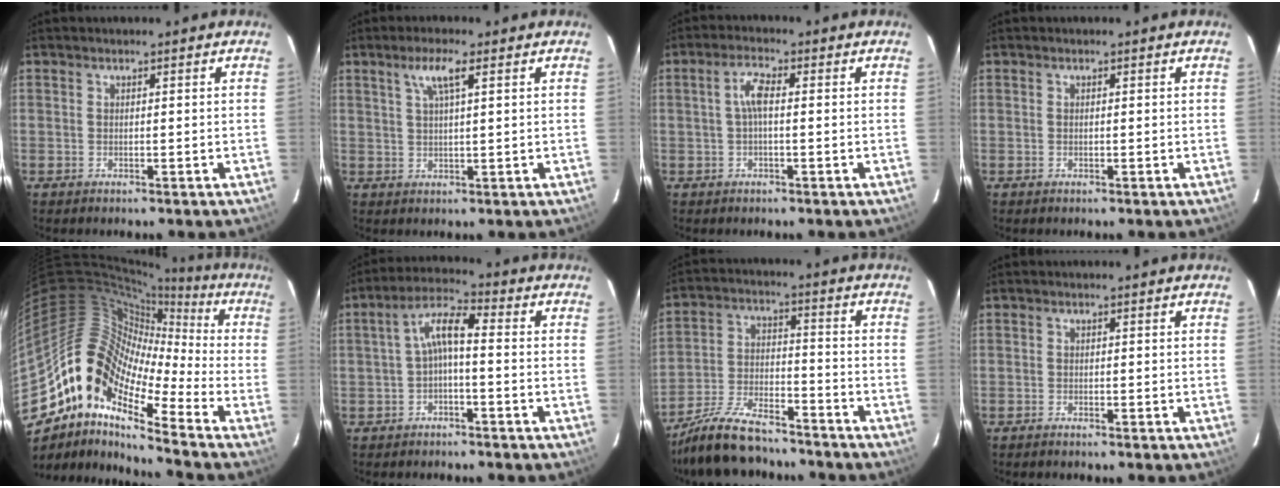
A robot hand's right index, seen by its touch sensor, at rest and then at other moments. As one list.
[{"total": 4.3, "force": [2.1, 0.4, 3.7], "torque": [-0.071, 0.006, 0.039]}, {"total": 3.4, "force": [0.0, 1.0, 3.3], "torque": [-0.067, 0.009, 0.001]}, {"total": 0.0}, {"total": 15.2, "force": [-8.5, 6.5, 10.8], "torque": [-0.170, 0.006, -0.181]}, {"total": 5.5, "force": [-1.3, 1.4, 5.1], "torque": [-0.113, 0.020, -0.024]}, {"total": 16.4, "force": [-13.7, 4.8, 7.8], "torque": [-0.172, -0.020, -0.240]}, {"total": 1.0, "force": [-0.9, 0.2, 0.3], "torque": [-0.011, -0.001, -0.018]}]